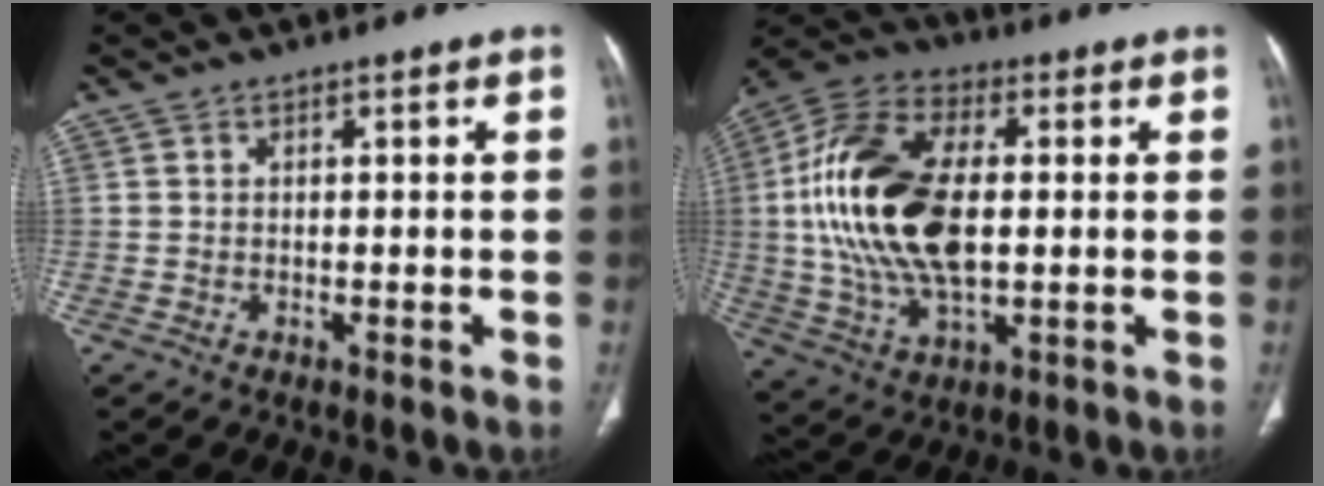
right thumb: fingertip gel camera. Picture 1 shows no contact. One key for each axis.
{"total": 22.0, "fx": 1.2, "fy": 11.8, "fz": 18.5, "tx": -0.379, "ty": 0.005, "tz": 0.022}